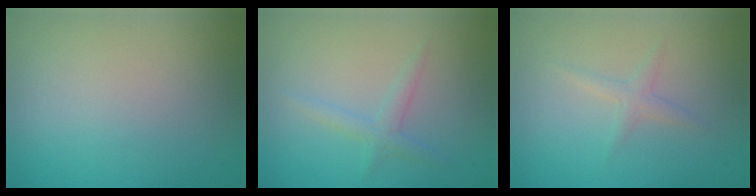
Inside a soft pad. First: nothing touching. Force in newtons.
{"total": 1.7, "press": 1.7, "slide": 0.0}
{"total": 1.2, "press": 1.2, "slide": 0.0}